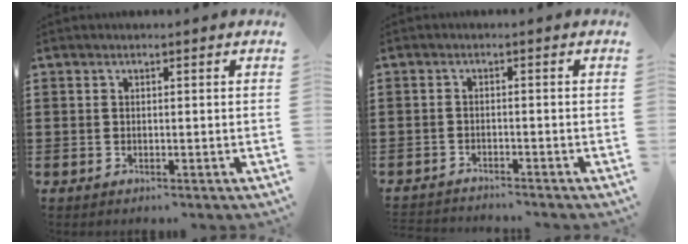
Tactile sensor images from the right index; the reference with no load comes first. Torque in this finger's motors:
{"motor_torque": [-2.14, 0.00, -1.05, -0.15]}